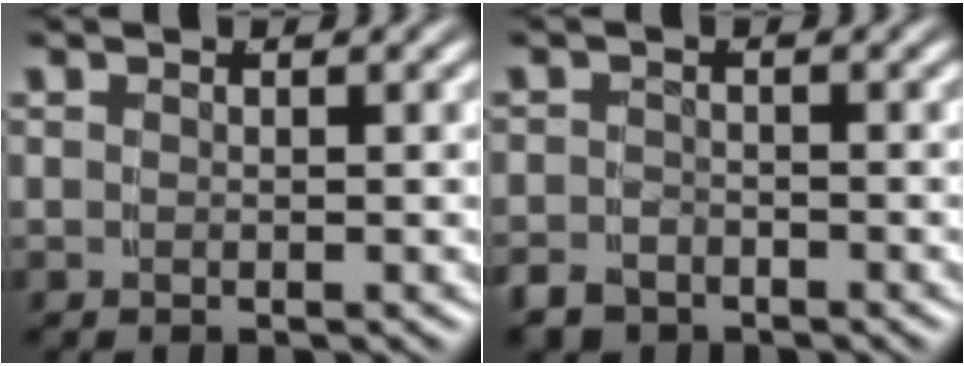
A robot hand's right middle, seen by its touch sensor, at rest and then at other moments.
{"total": 2.6, "force": [-2.3, 1.3, 0.2], "torque": [-0.006, -0.017, -0.033]}